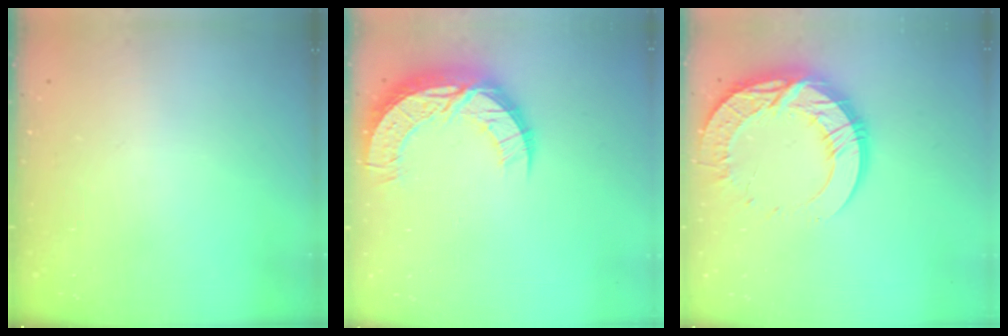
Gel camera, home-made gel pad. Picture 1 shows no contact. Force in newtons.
{"total": 13.7, "press": 13.7, "slide": 1.0}
{"total": 18.8, "press": 18.8, "slide": 1.7}